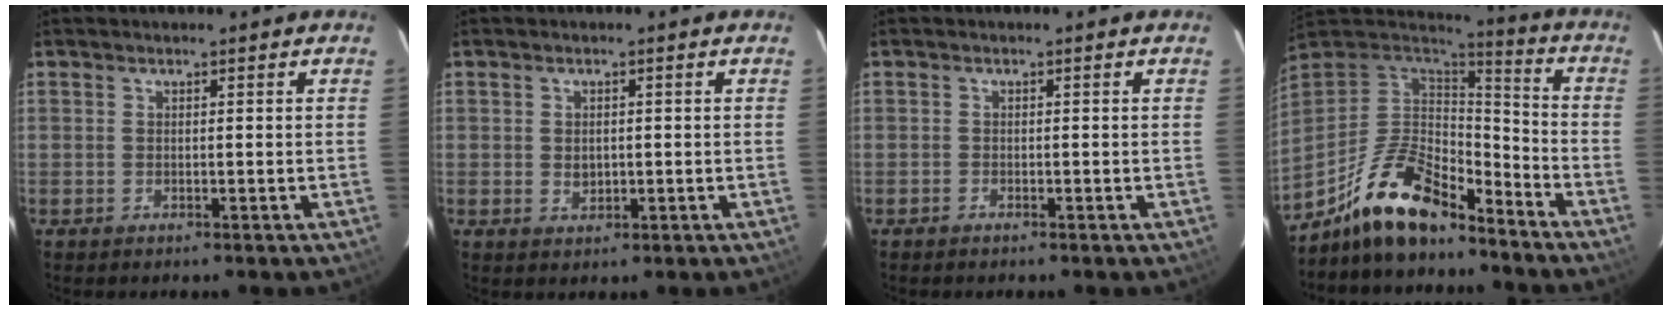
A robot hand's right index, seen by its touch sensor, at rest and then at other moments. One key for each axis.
{"total": 2.2, "fx": -0.2, "fy": 1.8, "fz": 1.3, "tx": -0.020, "ty": 0.002, "tz": 0.000}
{"total": 0.6, "fx": -0.5, "fy": 0.2, "fz": 0.1, "tx": -0.004, "ty": 0.001, "tz": -0.012}
{"total": 16.8, "fx": -12.7, "fy": 5.9, "fz": 9.3, "tx": -0.199, "ty": 0.000, "tz": -0.233}